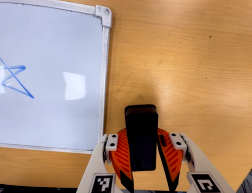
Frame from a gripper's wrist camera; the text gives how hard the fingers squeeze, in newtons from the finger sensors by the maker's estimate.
{"total": 9.2, "left": 7.7, "right": 10.6}